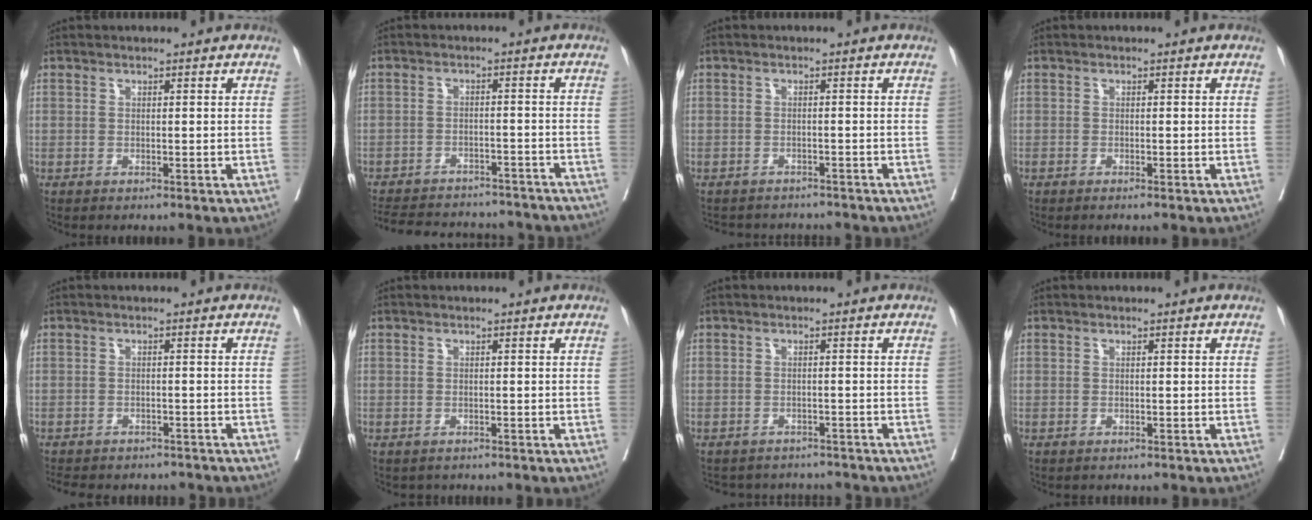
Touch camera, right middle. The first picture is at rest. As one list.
[{"total": 20.8, "force": [-18.6, 6.0, 6.9], "torque": [-0.161, -0.014, -0.237]}, {"total": 7.9, "force": [-7.5, 2.2, 1.2], "torque": [-0.017, 0.007, -0.091]}, {"total": 0.9, "force": [-0.8, 0.0, 0.4], "torque": [-0.007, -0.002, -0.011]}, {"total": 10.4, "force": [-9.1, 3.8, 3.2], "torque": [-0.063, 0.001, -0.111]}, {"total": 1.0, "force": [-0.8, 0.6, 0.0], "torque": [-0.006, 0.000, -0.011]}, {"total": 7.4, "force": [-7.0, 2.3, 0.5], "torque": [-0.003, 0.013, -0.083]}, {"total": 0.0}]